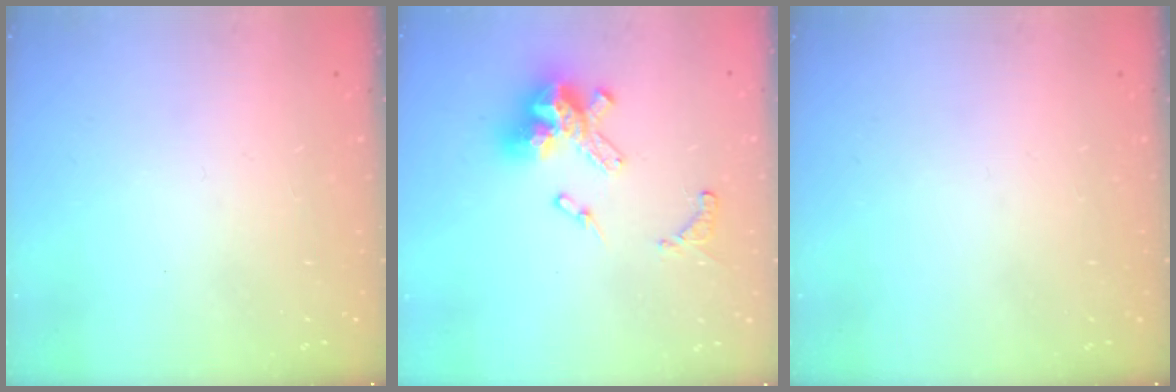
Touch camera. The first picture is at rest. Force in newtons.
{"total": 15.0, "press": 14.9, "slide": 1.9}
{"total": 0.0}